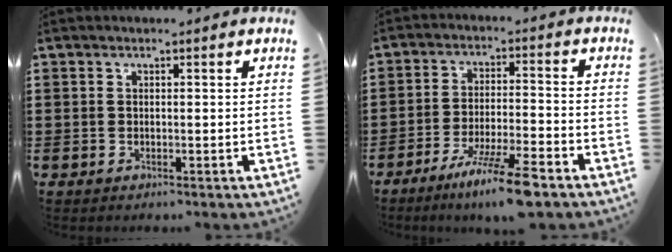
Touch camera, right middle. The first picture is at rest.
{"total": 9.1, "force": [-6.7, 0.4, 6.1], "torque": [-0.114, -0.009, -0.122]}